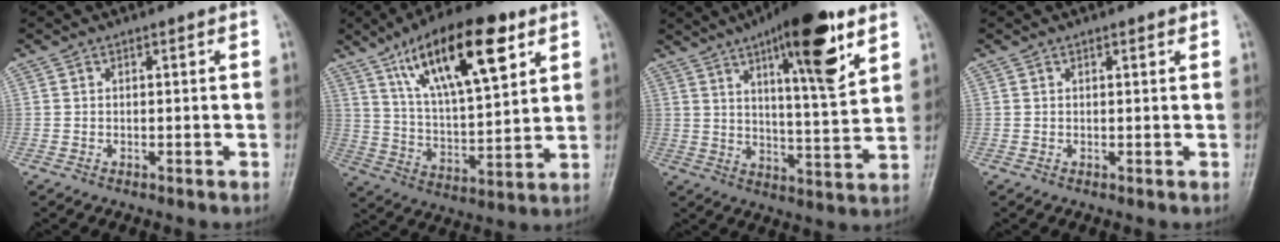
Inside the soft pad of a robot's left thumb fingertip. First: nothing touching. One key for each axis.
{"total": 21.0, "fx": 10.6, "fy": 7.4, "fz": 16.5, "tx": -0.250, "ty": -0.030, "tz": 0.185}
{"total": 17.6, "fx": 9.6, "fy": 4.2, "fz": 14.1, "tx": -0.191, "ty": -0.046, "tz": 0.146}
{"total": 1.1, "fx": 0.7, "fy": 0.3, "fz": 0.7, "tx": -0.010, "ty": -0.002, "tz": 0.009}